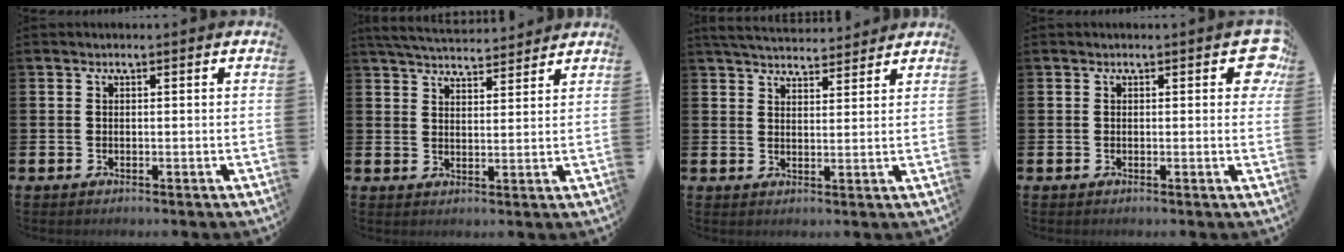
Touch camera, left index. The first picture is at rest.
{"total": 5.1, "force": [5.0, 0.8, 0.6], "torque": [-0.025, -0.026, 0.090]}
{"total": 4.7, "force": [4.7, 0.8, 0.5], "torque": [-0.021, -0.023, 0.085]}
{"total": 2.5, "force": [0.7, 1.1, 2.1], "torque": [-0.017, 0.000, 0.004]}